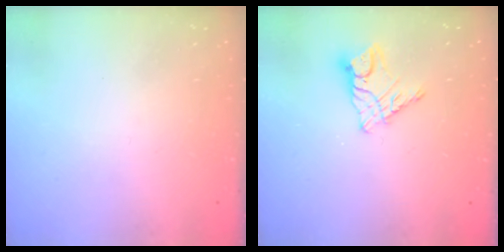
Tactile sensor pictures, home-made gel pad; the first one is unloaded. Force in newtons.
{"total": 10.4, "press": 10.3, "slide": 0.9}